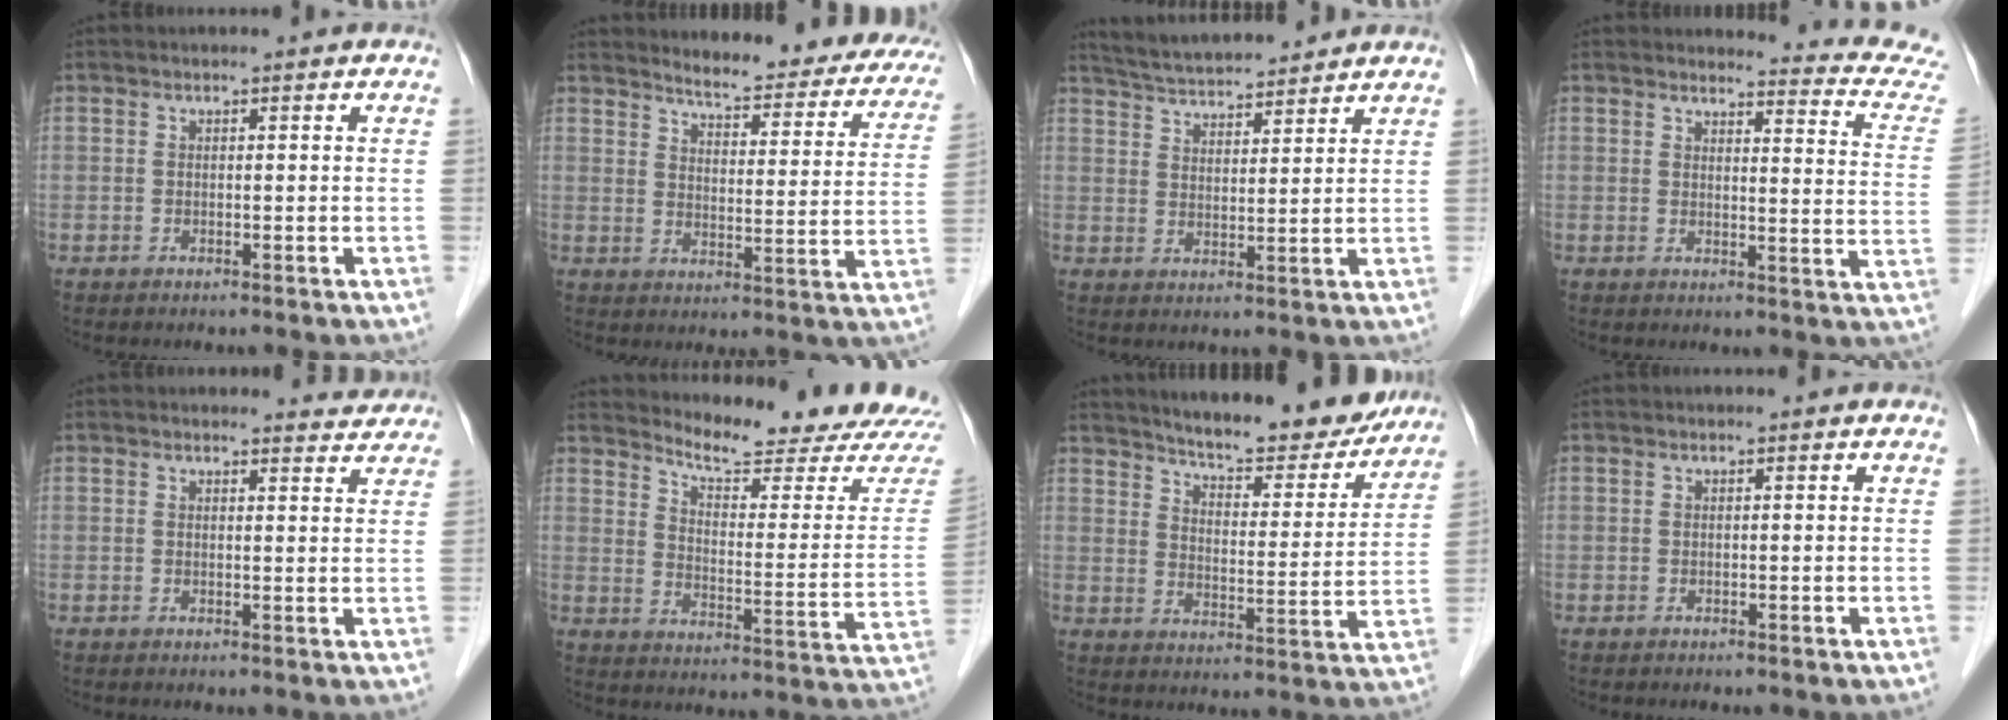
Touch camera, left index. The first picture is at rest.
{"total": 19.0, "force": [17.0, 4.5, 7.3], "torque": [-0.061, -0.043, 0.189]}
{"total": 10.7, "force": [10.0, 1.6, 3.3], "torque": [-0.056, 0.020, 0.166]}
{"total": 12.9, "force": [12.8, -0.2, 1.2], "torque": [0.013, -0.105, 0.112]}
{"total": 3.5, "force": [3.4, 0.9, -0.2], "torque": [0.012, -0.010, 0.026]}
{"total": 18.2, "force": [17.6, 0.3, 4.6], "torque": [-0.064, -0.105, 0.220]}
{"total": 18.2, "force": [16.5, 3.6, 6.9], "torque": [-0.087, -0.022, 0.219]}
{"total": 0.0}